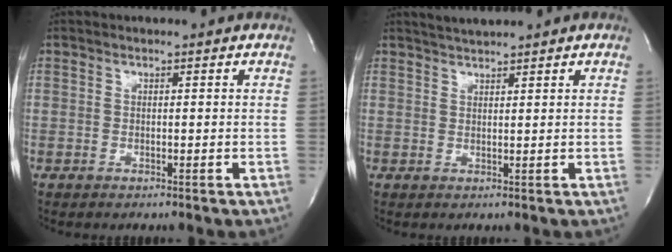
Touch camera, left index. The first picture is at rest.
{"total": 2.1, "force": [2.0, -0.4, 0.4], "torque": [-0.010, 0.008, 0.041]}